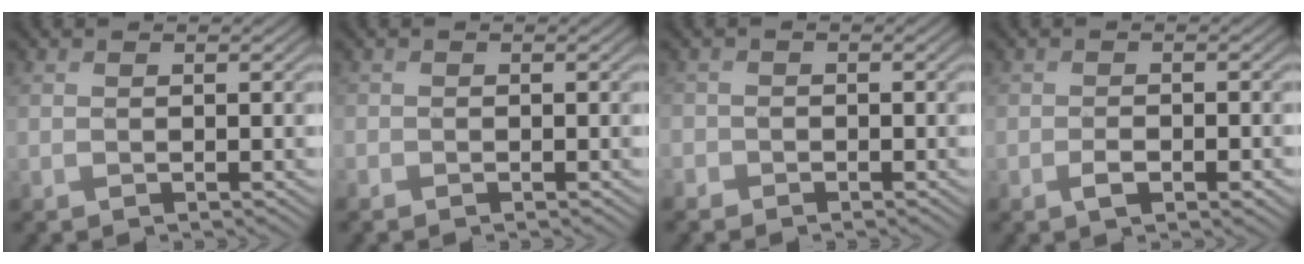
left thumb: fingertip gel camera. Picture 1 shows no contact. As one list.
[{"total": 0.9, "force": [-0.6, 0.7, 0.0], "torque": [0.002, -0.006, -0.017]}, {"total": 1.9, "force": [-1.0, 1.6, -0.1], "torque": [0.007, -0.003, -0.028]}, {"total": 3.2, "force": [-1.5, 1.7, 2.3], "torque": [-0.040, -0.004, -0.025]}]